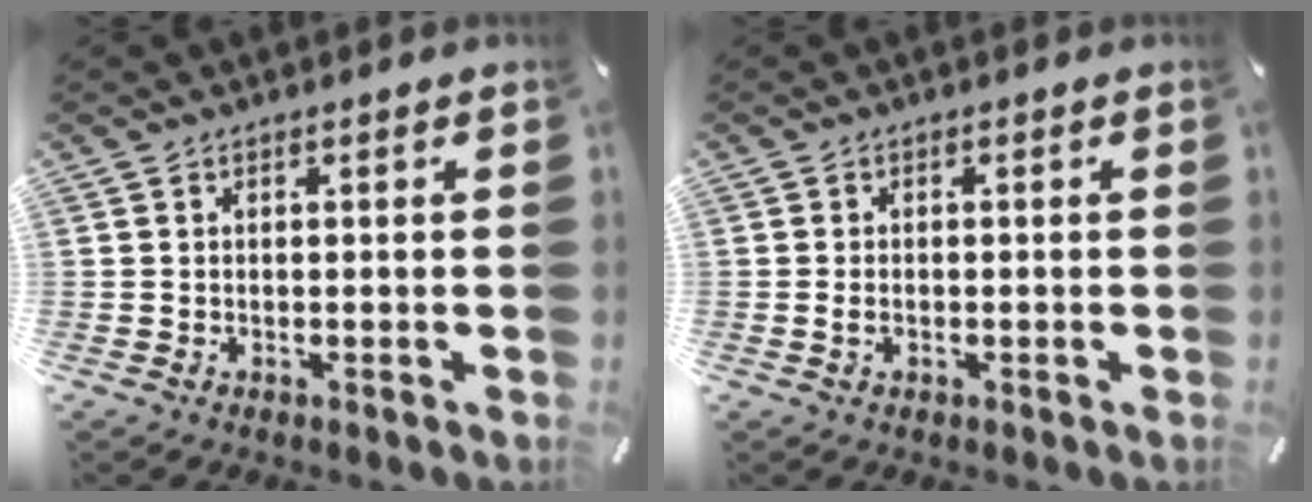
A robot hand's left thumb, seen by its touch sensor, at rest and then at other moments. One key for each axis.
{"total": 1.6, "fx": -0.4, "fy": 0.9, "fz": 1.3, "tx": -0.024, "ty": 0.001, "tz": -0.007}